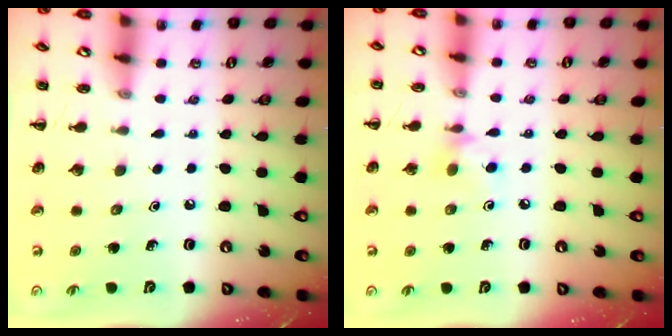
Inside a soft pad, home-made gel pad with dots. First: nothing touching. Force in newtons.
{"total": 5.2, "press": 5.1, "slide": 1.1}